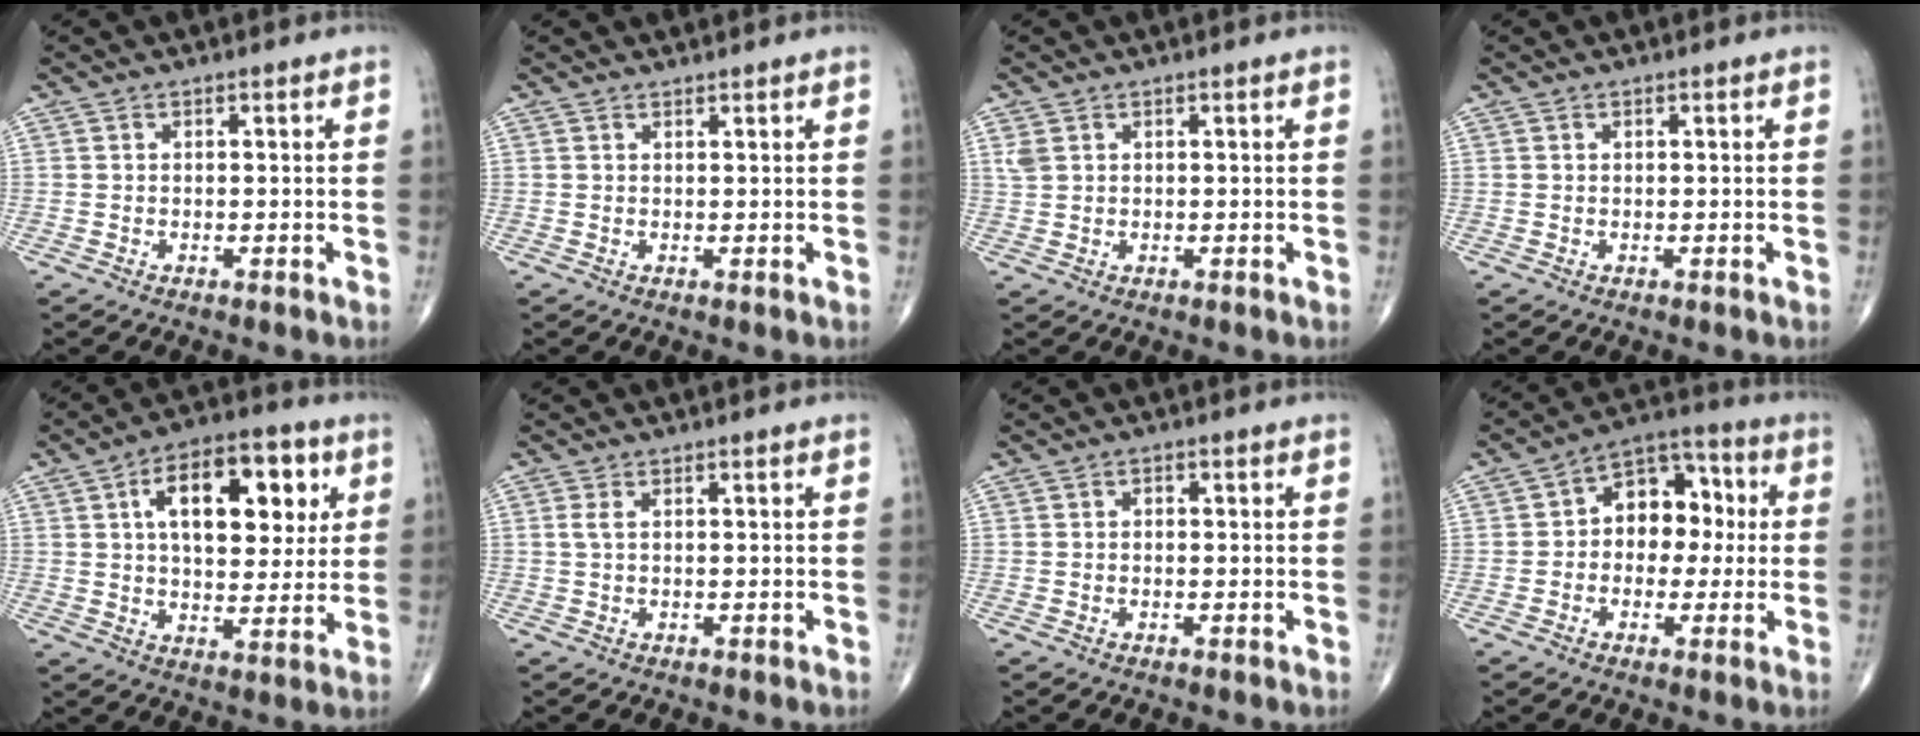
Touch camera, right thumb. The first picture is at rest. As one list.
[{"total": 0.7, "force": [0.7, 0.0, 0.0], "torque": [0.000, -0.005, 0.011]}, {"total": 1.9, "force": [0.9, 1.3, 1.1], "torque": [-0.024, 0.006, 0.026]}, {"total": 0.0}, {"total": 17.3, "force": [5.3, 9.2, 13.7], "torque": [-0.166, 0.002, 0.079]}, {"total": 1.2, "force": [0.2, 0.4, 1.1], "torque": [-0.034, 0.004, 0.007]}, {"total": 0.8, "force": [0.1, 0.6, 0.5], "torque": [-0.004, 0.002, -0.002]}, {"total": 11.4, "force": [0.8, 8.1, 7.9], "torque": [-0.072, 0.033, -0.001]}]